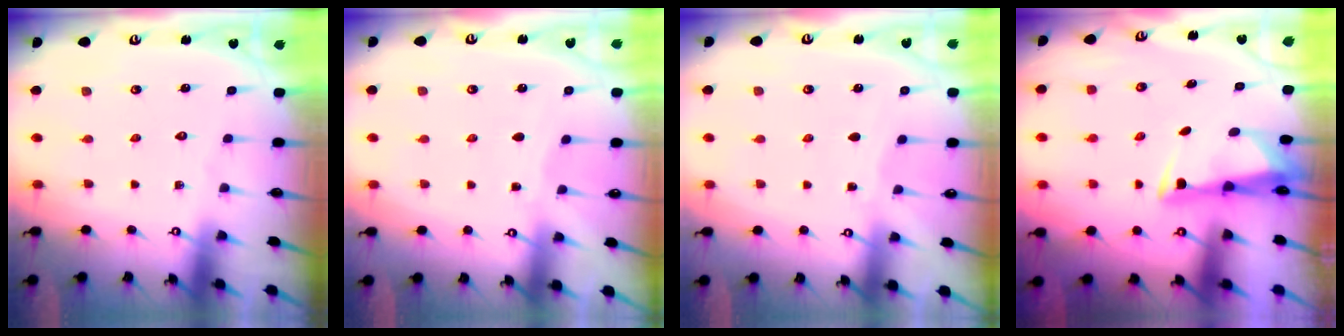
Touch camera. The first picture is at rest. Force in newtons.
{"total": 1.8, "press": 1.8, "slide": 0.3}
{"total": 1.8, "press": 1.8, "slide": 0.3}
{"total": 3.0, "press": 2.9, "slide": 0.8}